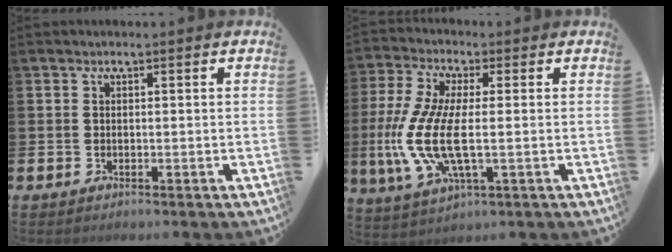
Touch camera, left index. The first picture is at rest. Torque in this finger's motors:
{"motor_torque": [0.93, 0.19, 0.65, 0.21]}